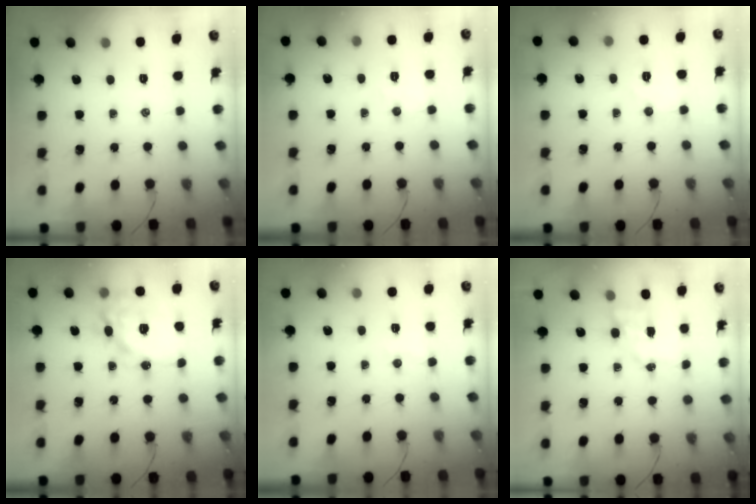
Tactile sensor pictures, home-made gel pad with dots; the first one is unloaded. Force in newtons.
{"total": 4.8, "press": 4.6, "slide": 1.1}
{"total": 6.0, "press": 5.9, "slide": 1.2}
{"total": 16.0, "press": 15.8, "slide": 2.4}
{"total": 3.6, "press": 3.5, "slide": 0.7}
{"total": 4.9, "press": 4.8, "slide": 0.7}